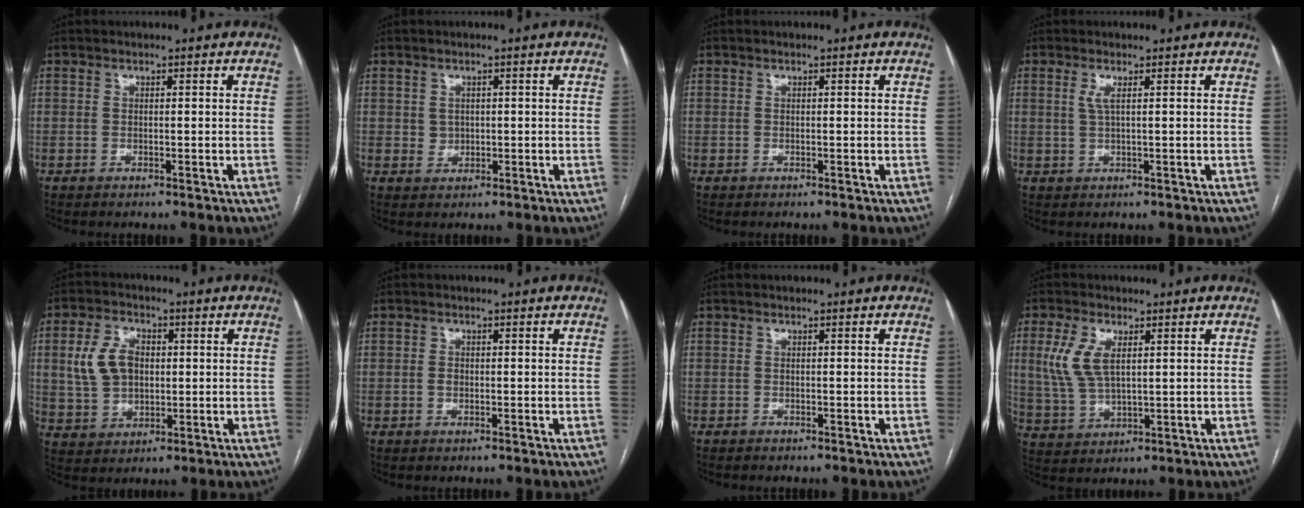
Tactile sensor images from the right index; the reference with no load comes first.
{"total": 1.9, "force": [0.4, 1.8, 0.6], "torque": [-0.006, 0.000, 0.011]}
{"total": 0.0}
{"total": 1.8, "force": [0.7, 0.0, 1.6], "torque": [-0.045, 0.002, 0.015]}
{"total": 8.8, "force": [1.5, 6.2, 6.1], "torque": [-0.135, 0.021, 0.036]}
{"total": 1.1, "force": [-0.1, 0.8, 0.7], "torque": [-0.012, 0.003, -0.002]}
{"total": 0.5, "force": [-0.5, 0.1, 0.1], "torque": [-0.006, -0.001, -0.010]}
{"total": 7.5, "force": [2.3, 3.4, 6.3], "torque": [-0.153, 0.007, 0.053]}